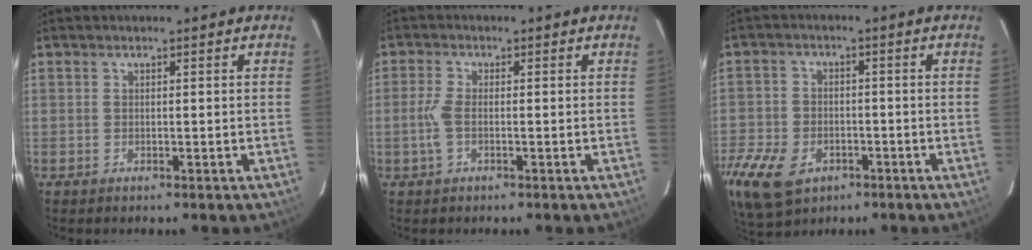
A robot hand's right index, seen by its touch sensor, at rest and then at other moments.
{"total": 3.4, "force": [-0.7, 1.1, 3.1], "torque": [-0.073, 0.001, -0.015]}
{"total": 15.1, "force": [-7.5, 10.3, 8.1], "torque": [-0.224, -0.025, -0.128]}